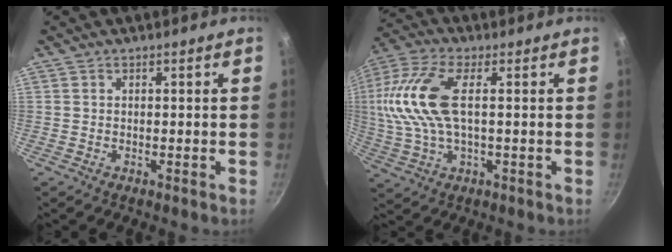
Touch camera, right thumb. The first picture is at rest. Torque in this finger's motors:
{"motor_torque": [0.51, 2.07, 0.50, -0.43, 0.27]}